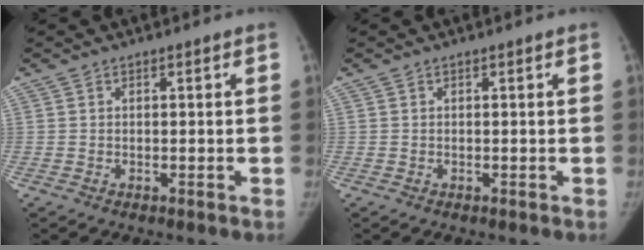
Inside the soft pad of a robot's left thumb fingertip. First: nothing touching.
{"total": 0.0}